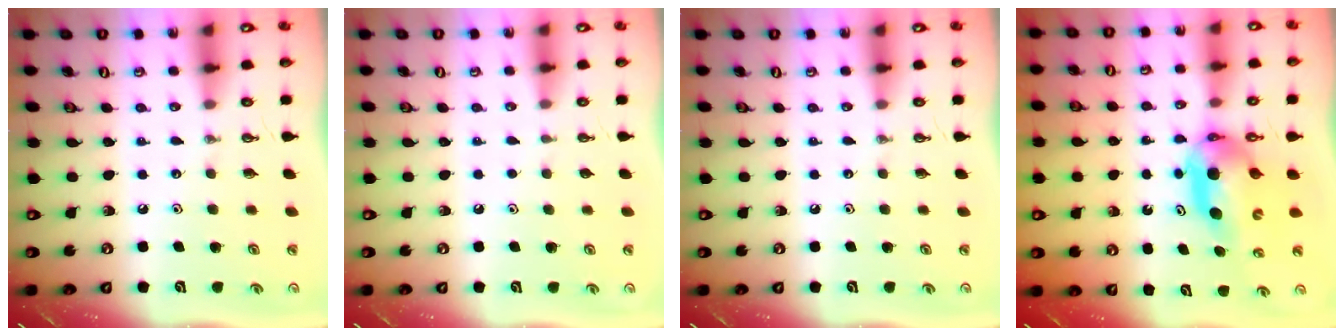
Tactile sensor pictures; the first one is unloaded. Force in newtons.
{"total": 0.9, "press": 0.1, "slide": 0.9}
{"total": 0.0}
{"total": 8.1, "press": 8.0, "slide": 1.0}